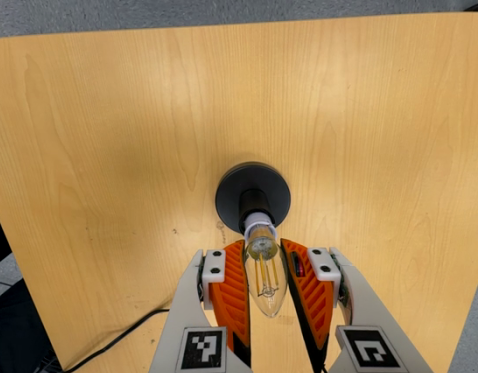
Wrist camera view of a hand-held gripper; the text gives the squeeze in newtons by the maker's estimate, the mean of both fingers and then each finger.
{"total": 12.4, "left": 12.1, "right": 12.7}